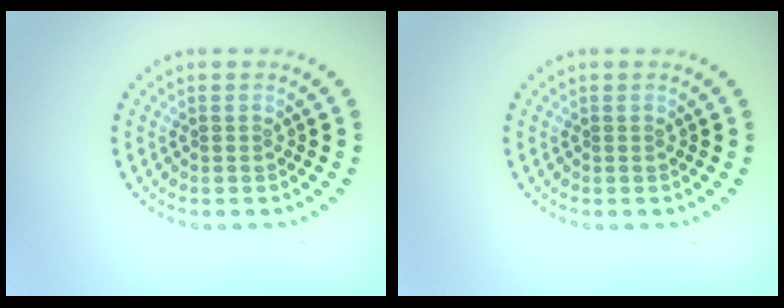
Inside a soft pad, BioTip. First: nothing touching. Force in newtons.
{"total": 0.0}